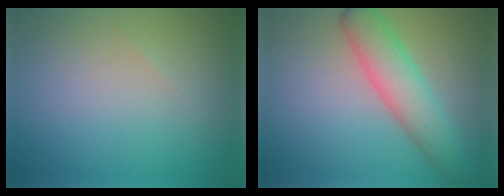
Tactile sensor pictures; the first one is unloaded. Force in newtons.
{"total": 5.1, "press": 5.1, "slide": 0.1}